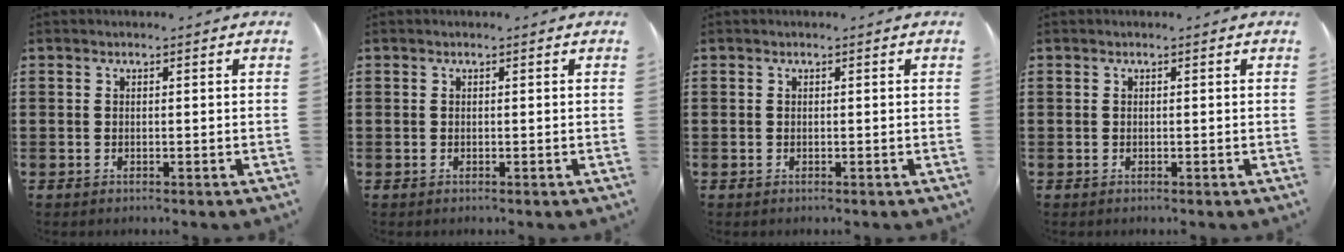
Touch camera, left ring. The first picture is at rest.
{"total": 0.0}
{"total": 0.0}
{"total": 0.0}